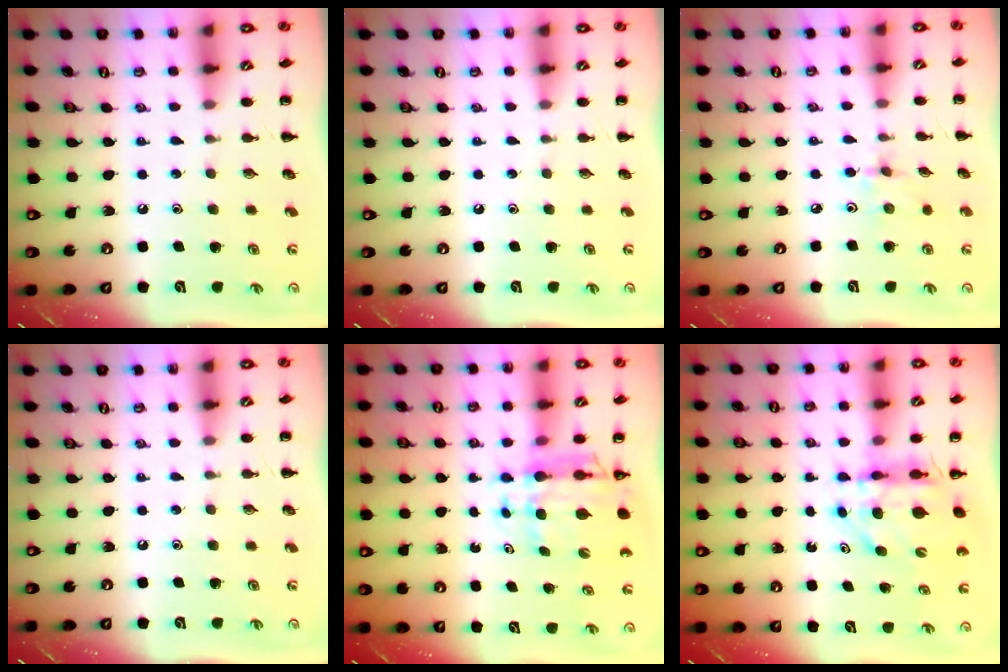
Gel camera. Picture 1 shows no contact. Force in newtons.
{"total": 0.0}
{"total": 2.9, "press": 2.7, "slide": 0.9}
{"total": 0.0}
{"total": 8.2, "press": 7.7, "slide": 2.9}
{"total": 7.2, "press": 6.6, "slide": 2.9}